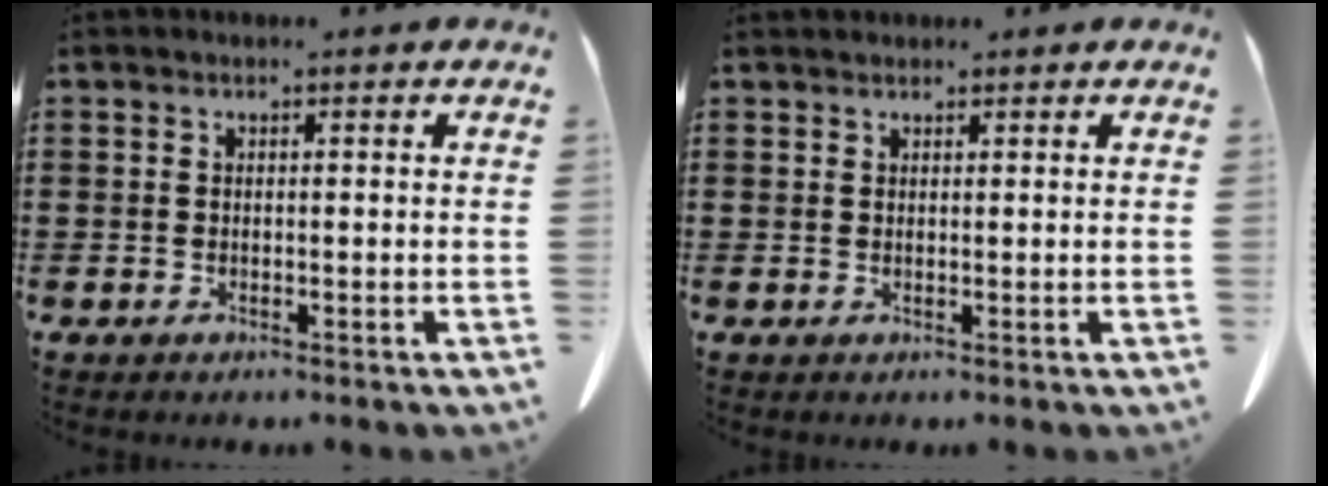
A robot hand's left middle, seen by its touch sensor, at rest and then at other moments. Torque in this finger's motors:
{"motor_torque": [0.14, 0.05, -0.09, -0.01]}